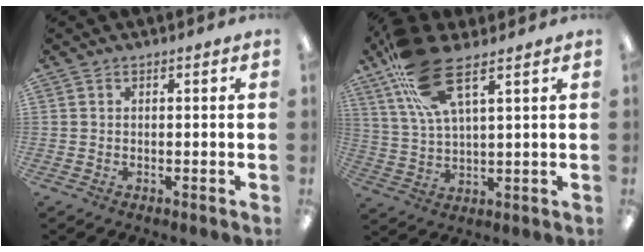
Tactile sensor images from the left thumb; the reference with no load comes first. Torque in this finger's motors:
{"motor_torque": [0.53, 0.10, 1.88, -0.89, 0.10]}